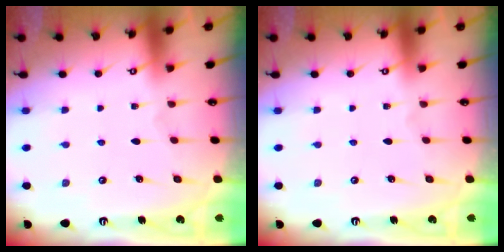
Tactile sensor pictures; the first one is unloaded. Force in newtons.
{"total": 0.0}